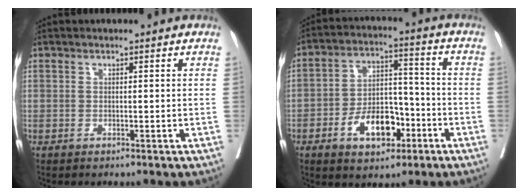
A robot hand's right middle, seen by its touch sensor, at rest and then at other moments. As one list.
[{"total": 9.9, "force": [-4.5, 5.1, 7.1], "torque": [-0.127, 0.017, -0.073]}]